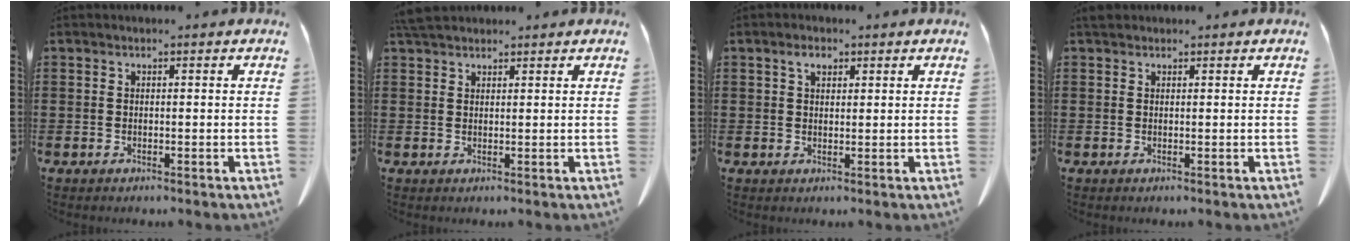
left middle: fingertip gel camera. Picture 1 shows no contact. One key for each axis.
{"total": 2.9, "fx": 2.6, "fy": 0.9, "fz": 1.0, "tx": -0.027, "ty": 0.003, "tz": 0.051}
{"total": 2.3, "fx": 1.4, "fy": 1.3, "fz": 1.4, "tx": -0.025, "ty": 0.003, "tz": 0.023}
{"total": 1.0, "fx": 0.7, "fy": 0.6, "fz": 0.4, "tx": -0.011, "ty": 0.005, "tz": 0.014}